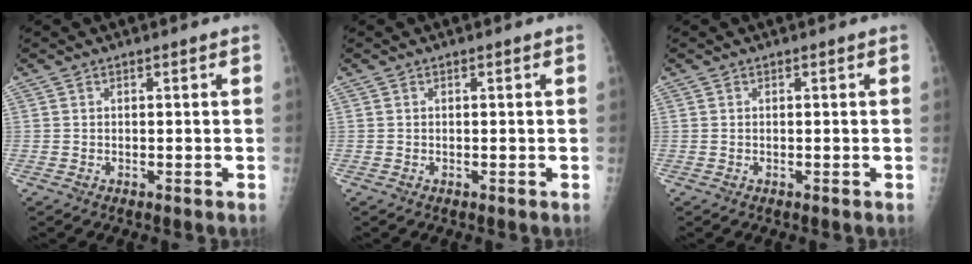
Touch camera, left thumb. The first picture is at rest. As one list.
[{"total": 0.0}, {"total": 0.0}]